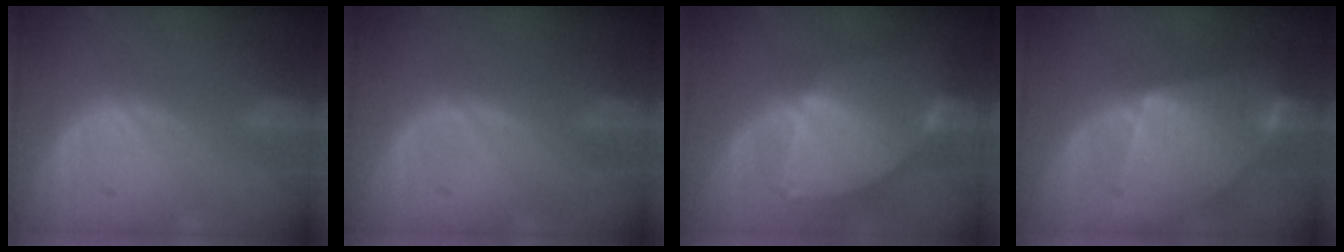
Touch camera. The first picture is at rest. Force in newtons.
{"total": 0.0}
{"total": 8.6, "press": 7.4, "slide": 4.3}
{"total": 9.3, "press": 9.3, "slide": 0.6}